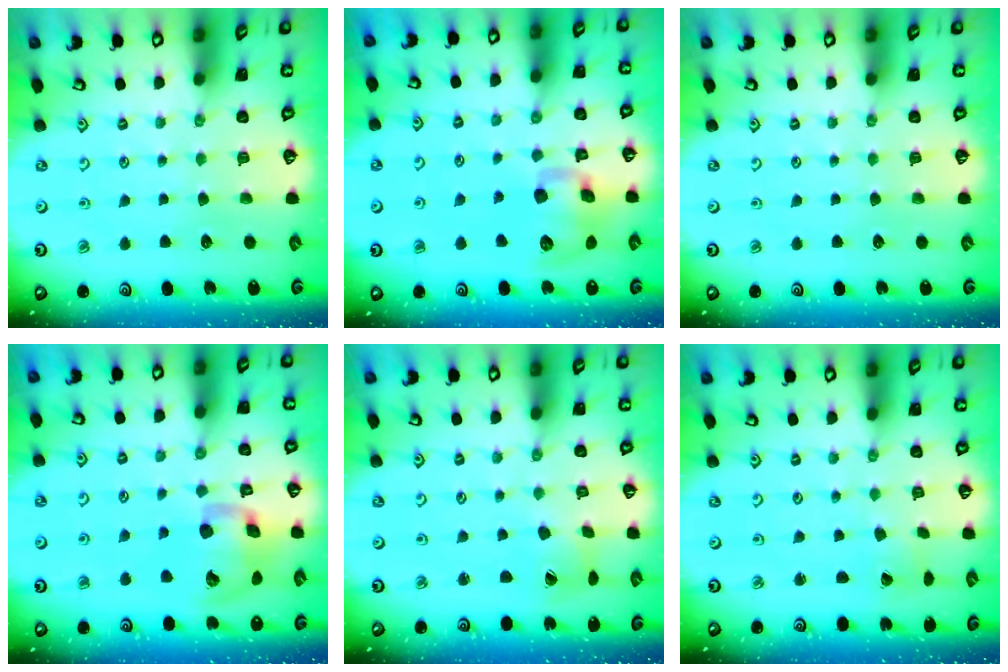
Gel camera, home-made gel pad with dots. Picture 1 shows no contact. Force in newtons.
{"total": 11.5, "press": 11.4, "slide": 2.1}
{"total": 0.0}
{"total": 14.6, "press": 14.4, "slide": 2.4}
{"total": 4.5, "press": 4.5, "slide": 0.5}
{"total": 1.9, "press": 1.9, "slide": 0.0}